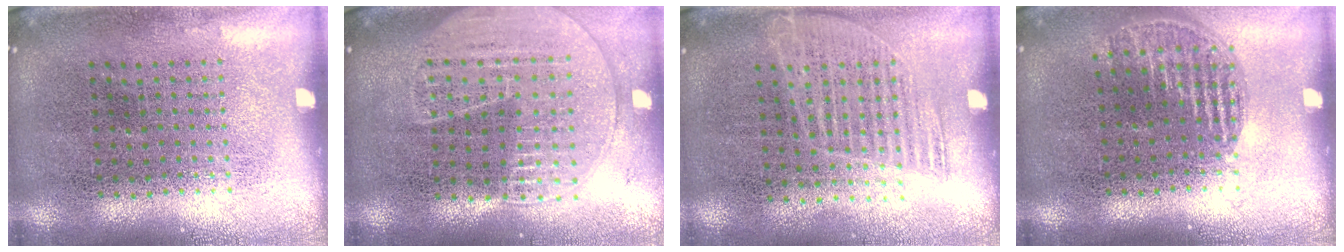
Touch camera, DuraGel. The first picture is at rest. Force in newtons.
{"total": 1.8, "press": 1.7, "slide": 0.7}
{"total": 1.2, "press": 1.0, "slide": 0.7}
{"total": 1.2, "press": 1.1, "slide": 0.5}